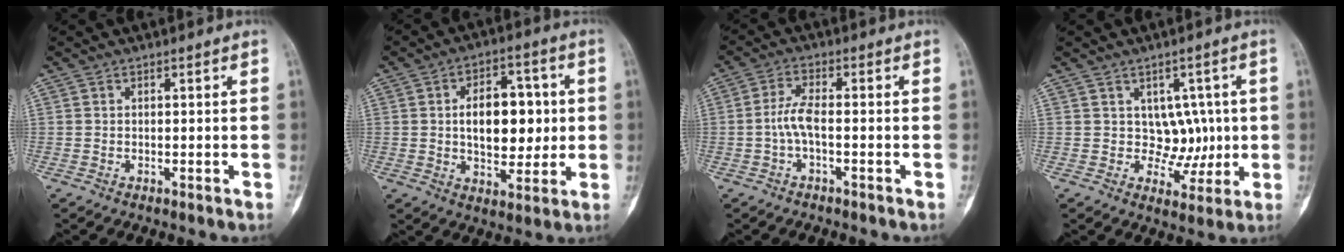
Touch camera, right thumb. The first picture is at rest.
{"total": 13.0, "force": [1.0, 7.7, 10.5], "torque": [-0.115, 0.007, 0.018]}
{"total": 4.2, "force": [-1.0, 1.3, 3.9], "torque": [-0.088, 0.013, -0.024]}
{"total": 6.1, "force": [0.8, 4.9, 3.5], "torque": [-0.006, -0.007, 0.019]}